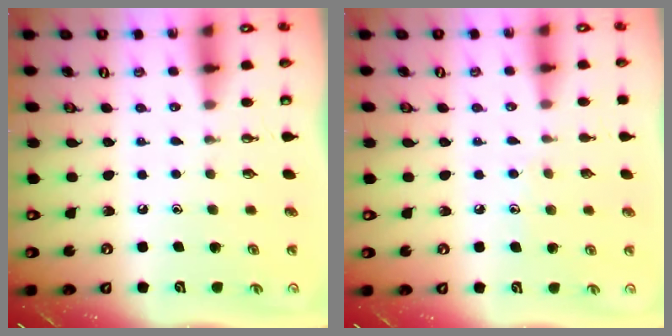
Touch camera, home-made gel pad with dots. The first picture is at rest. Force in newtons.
{"total": 5.0, "press": 5.0, "slide": 0.5}